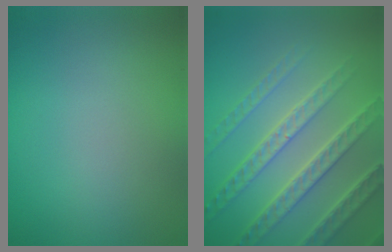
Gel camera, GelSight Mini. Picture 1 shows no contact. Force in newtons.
{"total": 6.9, "press": 5.3, "slide": 4.4}